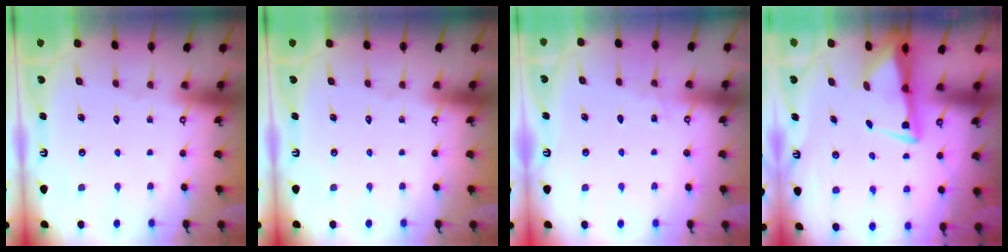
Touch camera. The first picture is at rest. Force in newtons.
{"total": 0.0}
{"total": 2.7, "press": 2.7, "slide": 0.4}
{"total": 5.0, "press": 4.9, "slide": 1.2}